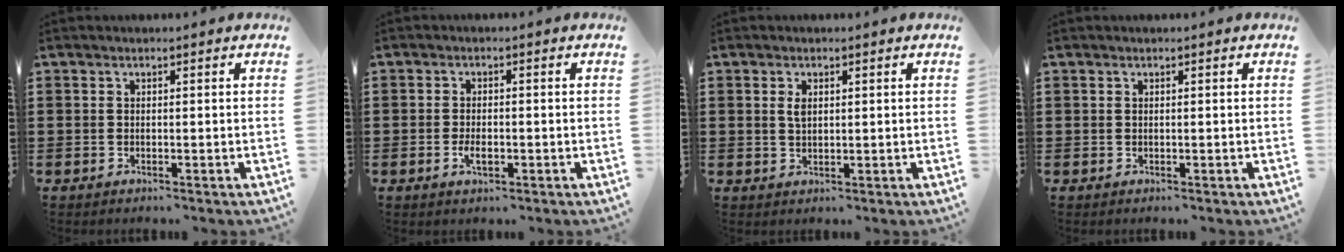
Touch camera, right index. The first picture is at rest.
{"total": 2.5, "force": [-0.8, 1.0, 2.2], "torque": [-0.041, -0.001, -0.014]}
{"total": 1.9, "force": [0.6, 0.9, 1.6], "torque": [-0.035, 0.004, 0.010]}
{"total": 0.0}